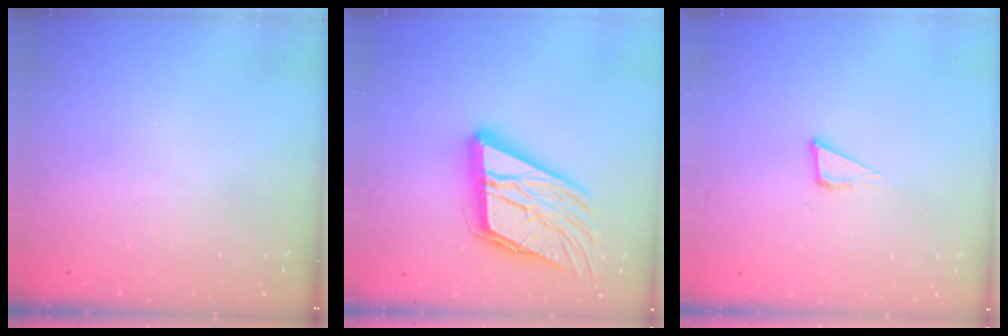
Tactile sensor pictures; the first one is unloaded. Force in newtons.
{"total": 19.2, "press": 19.0, "slide": 2.8}
{"total": 3.8, "press": 3.7, "slide": 0.8}